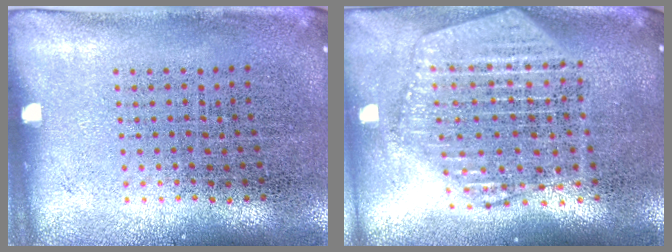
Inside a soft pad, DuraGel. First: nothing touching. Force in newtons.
{"total": 2.4, "press": 2.0, "slide": 1.2}